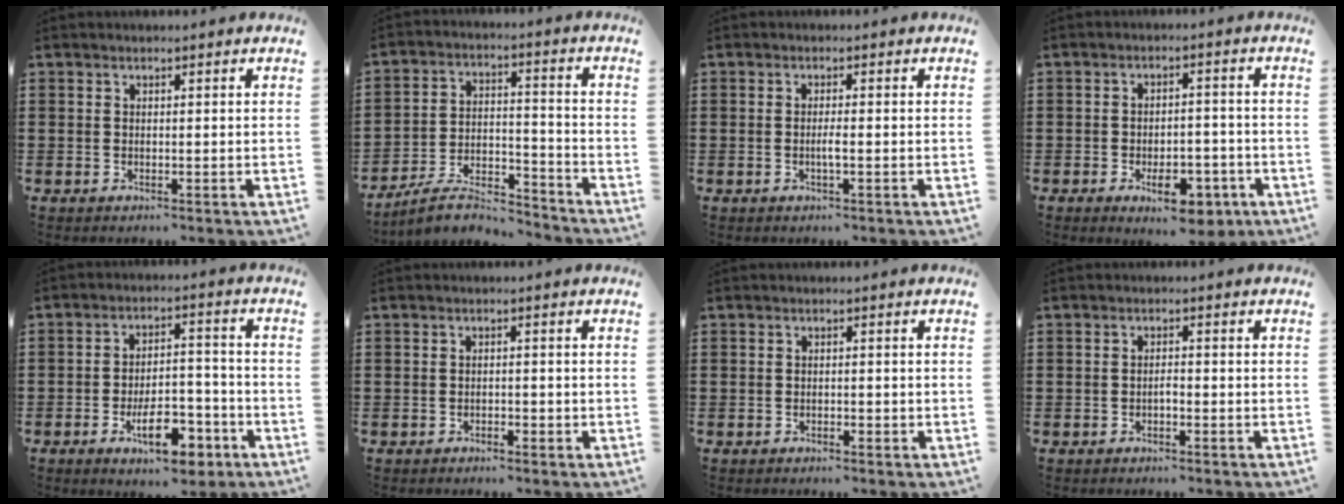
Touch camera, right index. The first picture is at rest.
{"total": 7.1, "force": [-6.4, 1.5, 2.6], "torque": [-0.048, 0.009, -0.122]}
{"total": 1.7, "force": [-0.5, 0.0, 1.6], "torque": [-0.038, -0.004, -0.013]}
{"total": 7.7, "force": [-4.2, 3.1, 5.6], "torque": [-0.083, 0.006, -0.069]}
{"total": 10.0, "force": [-5.2, 4.1, 7.6], "torque": [-0.121, 0.013, -0.087]}
{"total": 0.9, "force": [-0.8, 0.3, 0.3], "torque": [-0.010, -0.003, -0.016]}
{"total": 0.7, "force": [-0.5, 0.2, 0.3], "torque": [-0.008, -0.003, -0.010]}
{"total": 1.1, "force": [-0.5, 0.3, 0.9], "torque": [-0.021, -0.003, -0.009]}